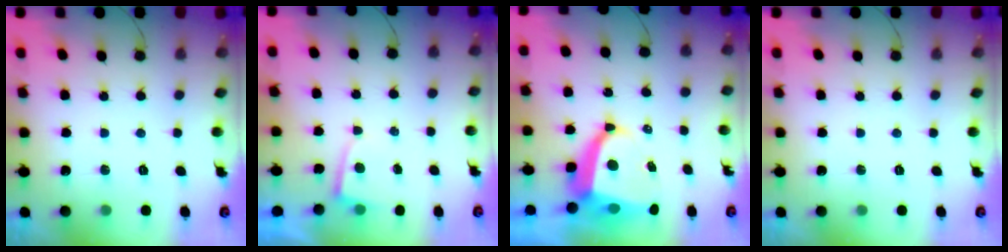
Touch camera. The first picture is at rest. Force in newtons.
{"total": 2.3, "press": 2.3, "slide": 0.2}
{"total": 8.7, "press": 8.6, "slide": 1.2}
{"total": 0.0}